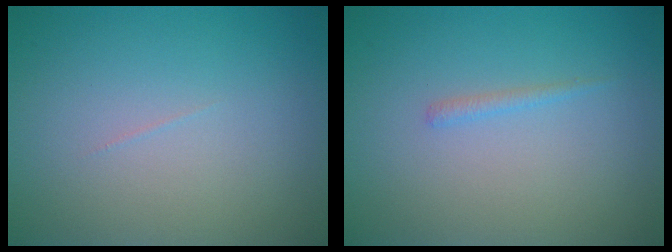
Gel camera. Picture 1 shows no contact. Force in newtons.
{"total": 0.7, "press": 0.7, "slide": 0.1}